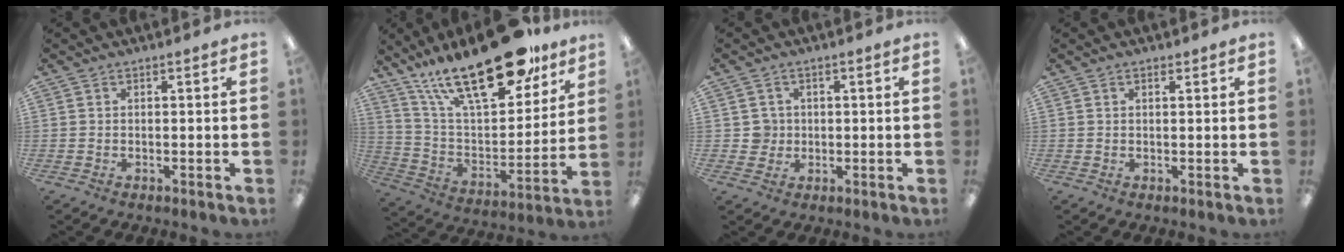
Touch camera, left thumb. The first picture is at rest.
{"total": 27.1, "force": [18.5, 10.3, 16.9], "torque": [-0.281, -0.101, 0.313]}
{"total": 3.2, "force": [0.4, 3.1, 0.2], "torque": [-0.004, 0.003, 0.004]}
{"total": 0.8, "force": [0.6, 0.3, 0.5], "torque": [-0.003, -0.002, 0.009]}